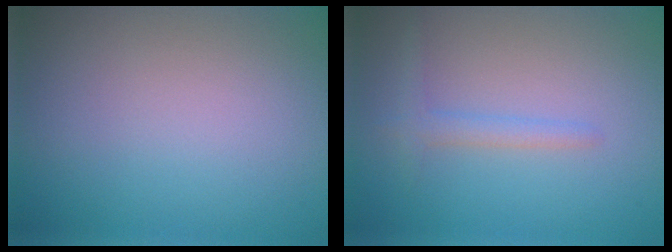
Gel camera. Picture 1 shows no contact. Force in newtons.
{"total": 1.4, "press": 1.4, "slide": 0.2}